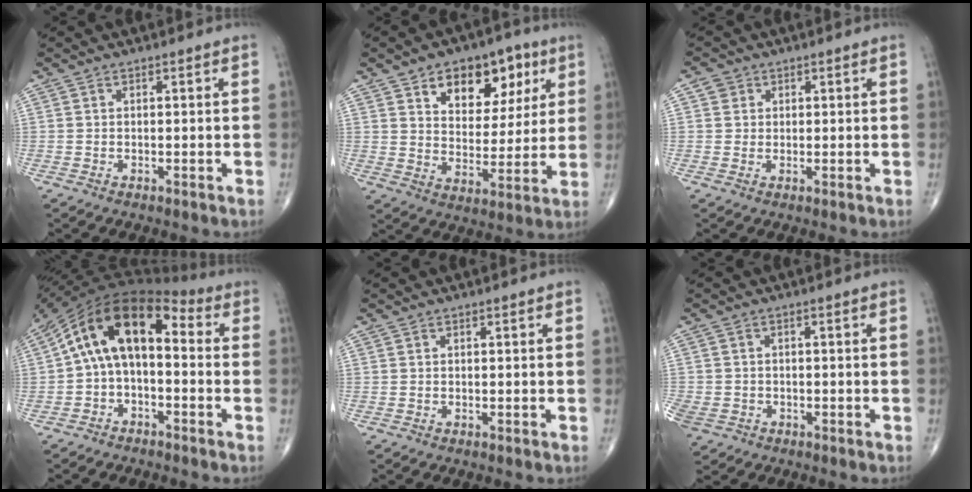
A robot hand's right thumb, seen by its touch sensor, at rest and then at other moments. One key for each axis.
{"total": 14.3, "fx": 6.9, "fy": 8.9, "fz": 8.8, "tx": -0.083, "ty": -0.027, "tz": 0.108}
{"total": 2.4, "fx": 0.8, "fy": 2.2, "fz": 0.4, "tx": 0.008, "ty": -0.002, "tz": 0.008}
{"total": 13.6, "fx": 0.6, "fy": 7.6, "fz": 11.2, "tx": -0.176, "ty": 0.051, "tz": -0.006}
{"total": 0.0}
{"total": 5.8, "fx": -2.6, "fy": 4.8, "fz": 2.0, "tx": -0.061, "ty": 0.006, "tz": -0.040}